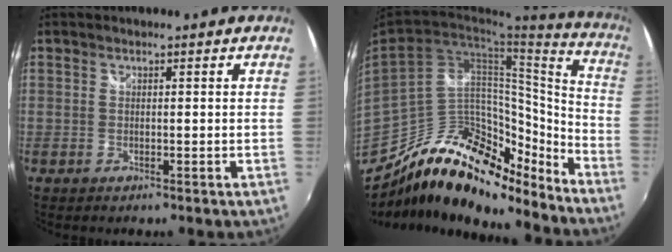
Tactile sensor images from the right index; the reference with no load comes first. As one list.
[{"total": 21.6, "force": [-16.7, 9.5, 9.9], "torque": [-0.167, 0.039, -0.260]}]